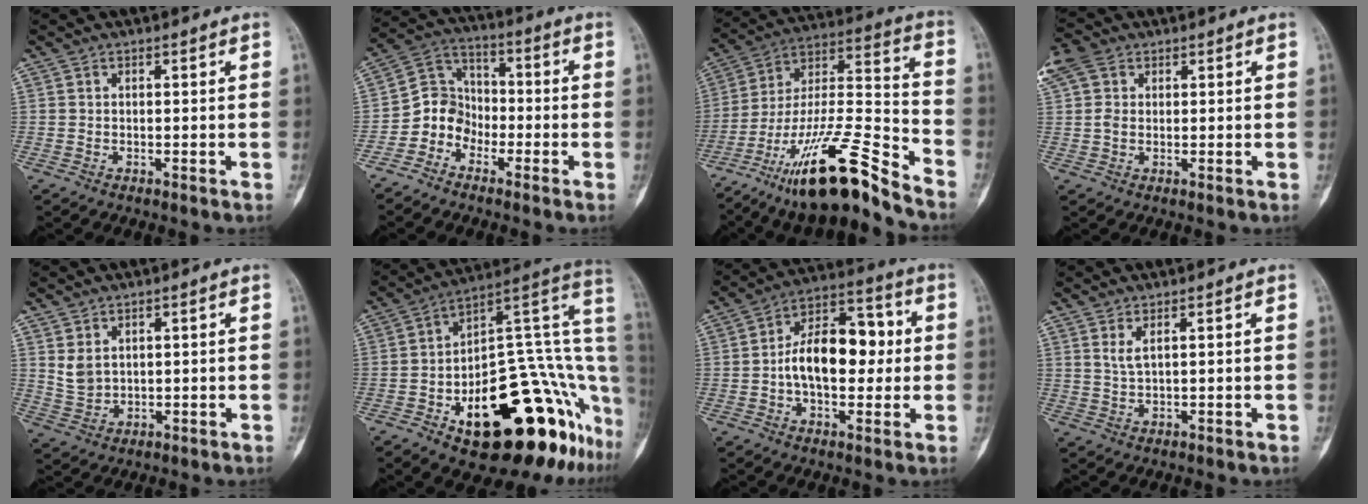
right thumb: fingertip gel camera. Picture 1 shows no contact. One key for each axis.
{"total": 7.8, "fx": -4.0, "fy": 6.4, "fz": 1.9, "tx": -0.006, "ty": 0.059, "tz": -0.088}
{"total": 22.4, "fx": -16.0, "fy": 3.8, "fz": 15.1, "tx": -0.290, "ty": 0.081, "tz": -0.285}
{"total": 6.5, "fx": 2.6, "fy": 4.7, "fz": 3.6, "tx": -0.084, "ty": 0.015, "tz": 0.050}
{"total": 4.0, "fx": 1.7, "fy": 2.7, "fz": 2.4, "tx": -0.041, "ty": -0.012, "tz": 0.046}
{"total": 29.0, "fx": -12.2, "fy": 11.9, "fz": 23.4, "tx": -0.207, "ty": 0.091, "tz": -0.177}
{"total": 14.7, "fx": 0.0, "fy": 8.6, "fz": 12.0, "tx": -0.163, "ty": 0.035, "tz": -0.010}
{"total": 2.3, "fx": 1.2, "fy": 0.3, "fz": 2.0, "tx": -0.049, "ty": -0.009, "tz": 0.032}